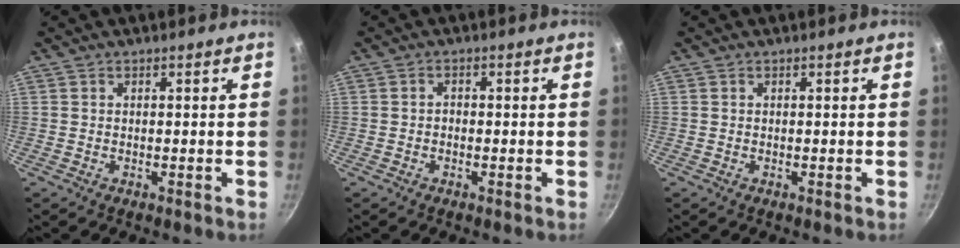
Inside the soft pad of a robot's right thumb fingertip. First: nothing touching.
{"total": 1.1, "force": [-0.4, 0.8, 0.6], "torque": [-0.009, 0.007, -0.007]}
{"total": 0.0}